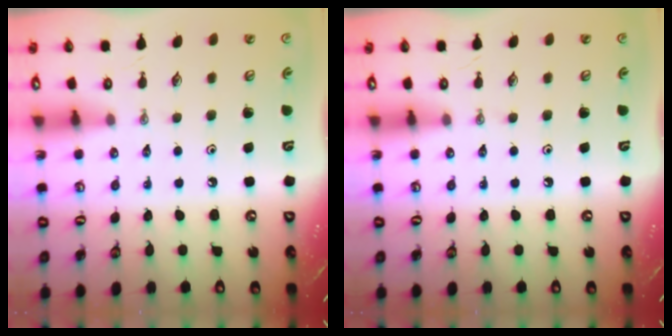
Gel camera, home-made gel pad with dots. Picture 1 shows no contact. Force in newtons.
{"total": 0.0}